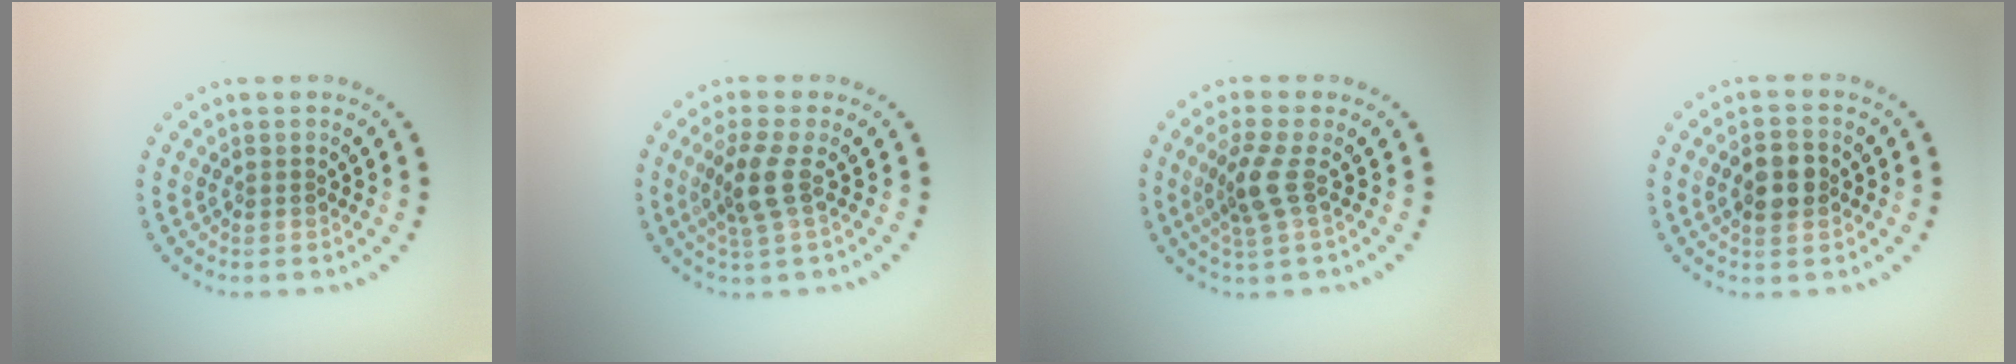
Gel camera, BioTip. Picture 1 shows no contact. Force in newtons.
{"total": 2.7, "press": 2.1, "slide": 1.7}
{"total": 2.6, "press": 1.8, "slide": 1.9}
{"total": 3.1, "press": 3.1, "slide": 0.1}